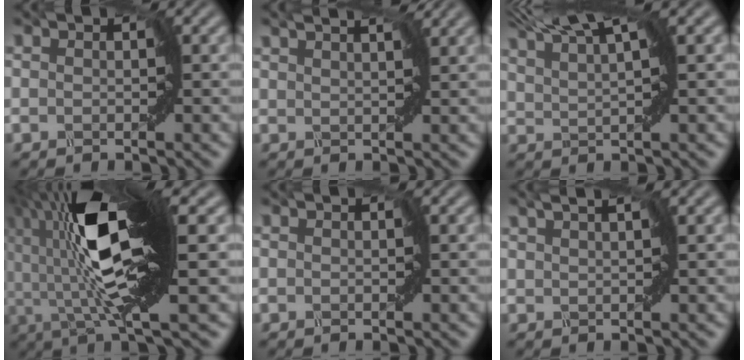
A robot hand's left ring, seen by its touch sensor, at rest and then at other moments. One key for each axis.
{"total": 1.2, "fx": 1.1, "fy": -0.2, "fz": 0.3, "tx": -0.016, "ty": 0.000, "tz": 0.019}
{"total": 5.2, "fx": 4.3, "fy": 0.3, "fz": 2.9, "tx": -0.062, "ty": 0.026, "tz": 0.075}
{"total": 10.6, "fx": 2.9, "fy": 1.4, "fz": 10.1, "tx": -0.189, "ty": 0.004, "tz": 0.061}
{"total": 0.0}
{"total": 0.9, "fx": 0.6, "fy": -0.6, "fz": -0.1, "tx": -0.008, "ty": -0.002, "tz": 0.019}